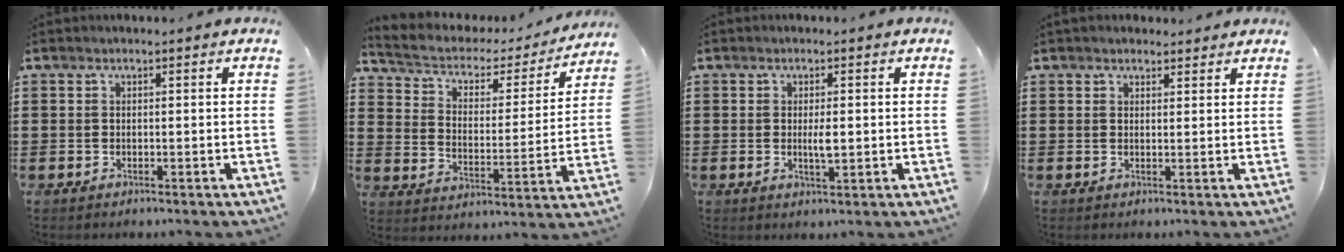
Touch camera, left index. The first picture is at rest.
{"total": 3.6, "force": [2.3, 2.1, 1.7], "torque": [-0.049, -0.016, 0.030]}
{"total": 2.7, "force": [0.0, 0.7, 2.7], "torque": [-0.050, -0.003, 0.000]}
{"total": 1.6, "force": [1.4, 0.6, 0.2], "torque": [-0.006, 0.004, 0.028]}